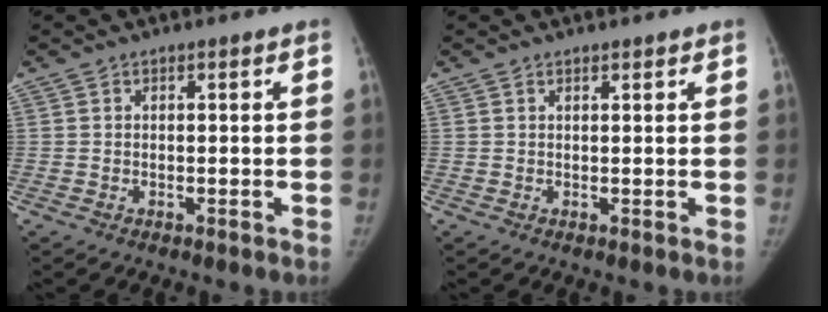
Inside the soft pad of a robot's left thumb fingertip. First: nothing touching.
{"total": 1.1, "force": [1.0, 0.5, 0.4], "torque": [-0.003, -0.005, 0.013]}